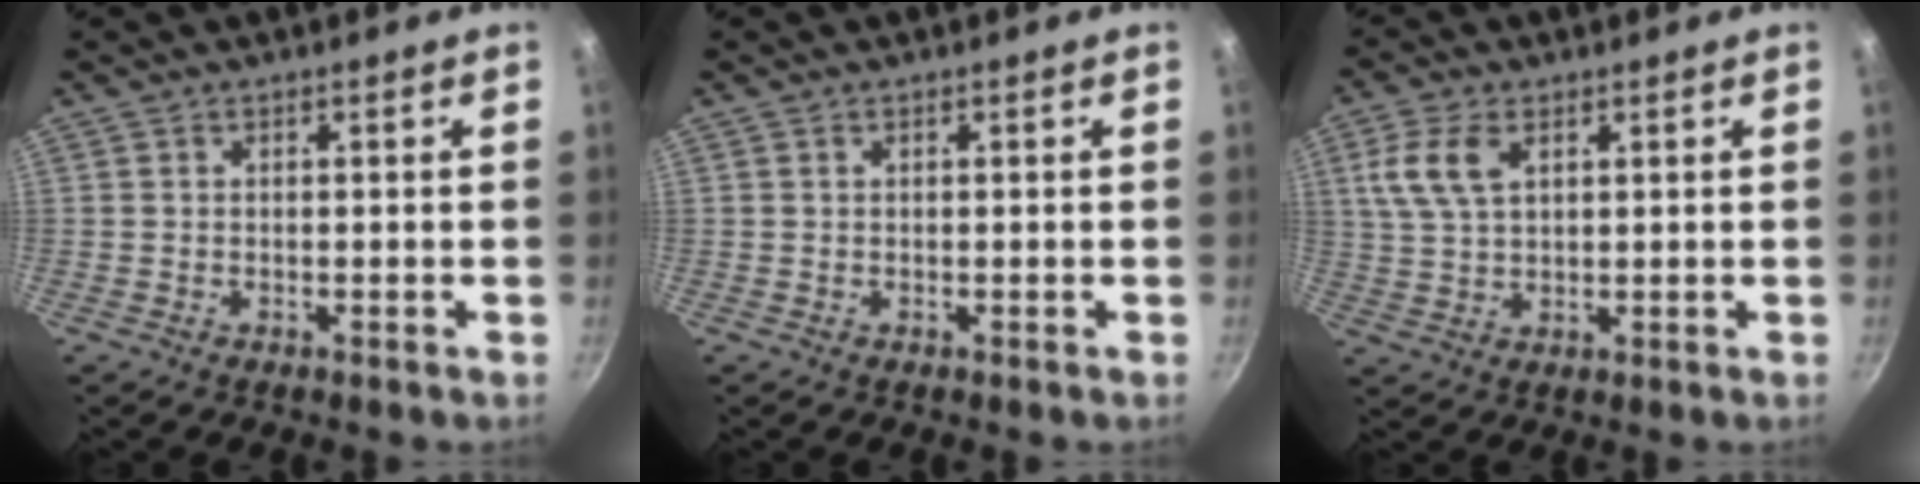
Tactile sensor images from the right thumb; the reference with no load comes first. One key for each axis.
{"total": 0.0}
{"total": 7.6, "fx": 2.9, "fy": 4.4, "fz": 5.5, "tx": -0.107, "ty": 0.001, "tz": 0.058}